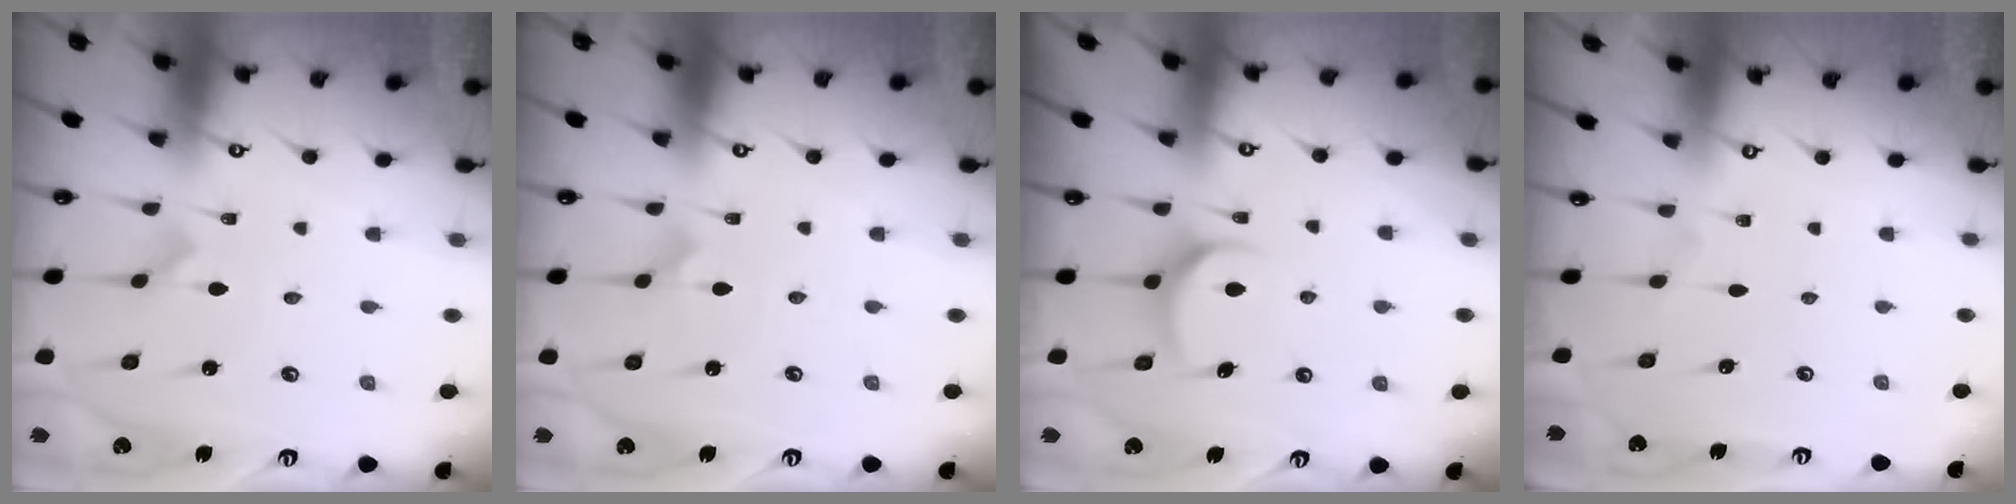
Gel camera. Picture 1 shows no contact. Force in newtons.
{"total": 2.0, "press": 2.0, "slide": 0.1}
{"total": 5.5, "press": 5.5, "slide": 0.5}
{"total": 0.0}